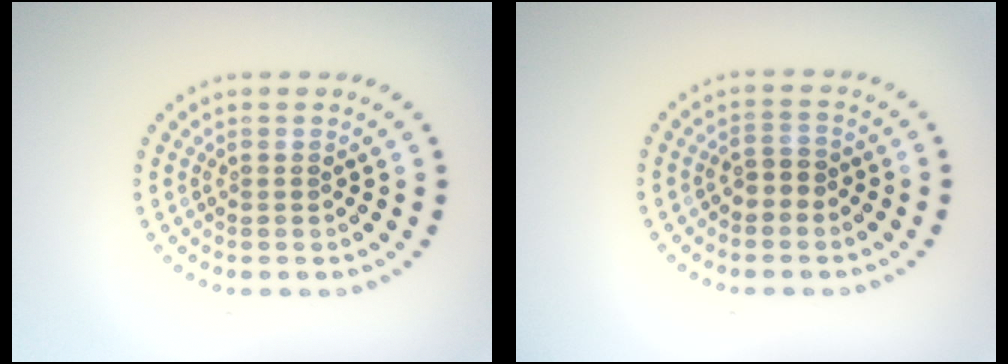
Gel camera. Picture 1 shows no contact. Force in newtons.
{"total": 1.6, "press": 1.5, "slide": 0.6}